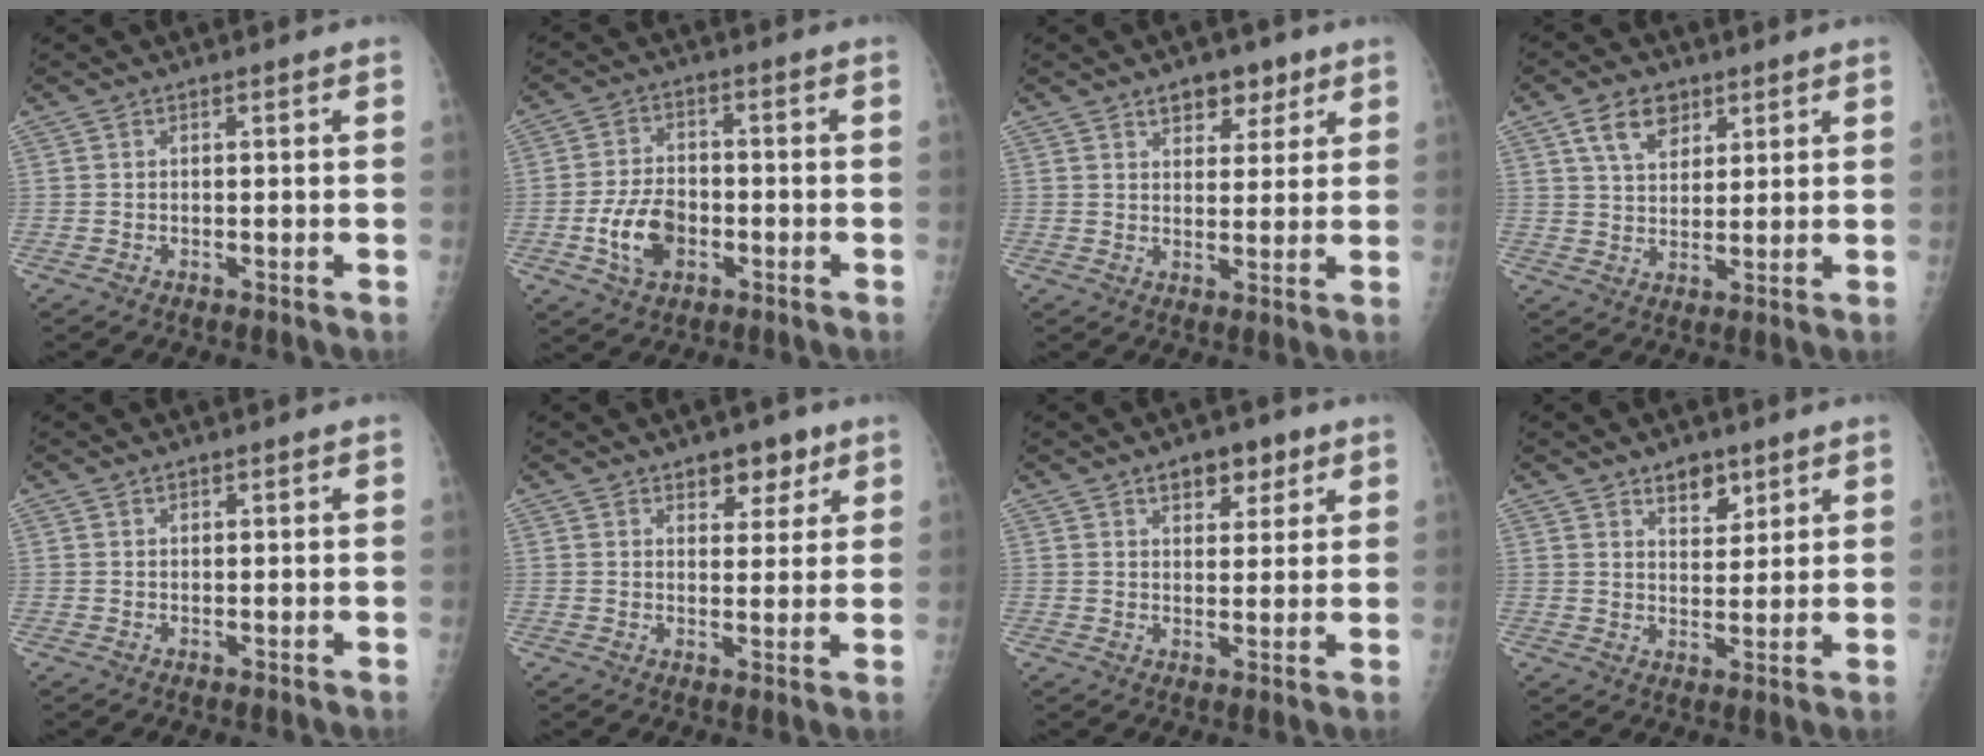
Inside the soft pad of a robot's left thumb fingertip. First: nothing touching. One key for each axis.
{"total": 8.6, "fx": -2.8, "fy": 5.6, "fz": 5.9, "tx": -0.100, "ty": 0.017, "tz": -0.050}
{"total": 6.4, "fx": 3.9, "fy": 3.8, "fz": 3.3, "tx": -0.014, "ty": -0.018, "tz": 0.057}
{"total": 7.4, "fx": 4.0, "fy": 4.7, "fz": 4.1, "tx": -0.050, "ty": -0.020, "tz": 0.072}
{"total": 0.5, "fx": 0.4, "fy": 0.3, "fz": 0.2, "tx": -0.002, "ty": -0.002, "tz": 0.006}
{"total": 5.9, "fx": 3.6, "fy": 3.5, "fz": 3.0, "tx": -0.008, "ty": -0.018, "tz": 0.050}
{"total": 6.2, "fx": 3.6, "fy": 3.5, "fz": 3.7, "tx": -0.022, "ty": -0.015, "tz": 0.051}
{"total": 5.6, "fx": 3.6, "fy": 3.1, "fz": 2.9, "tx": -0.016, "ty": -0.024, "tz": 0.059}